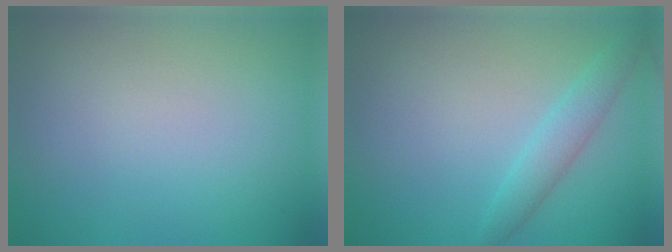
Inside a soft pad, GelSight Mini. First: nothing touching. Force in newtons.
{"total": 2.3, "press": 2.3, "slide": 0.1}